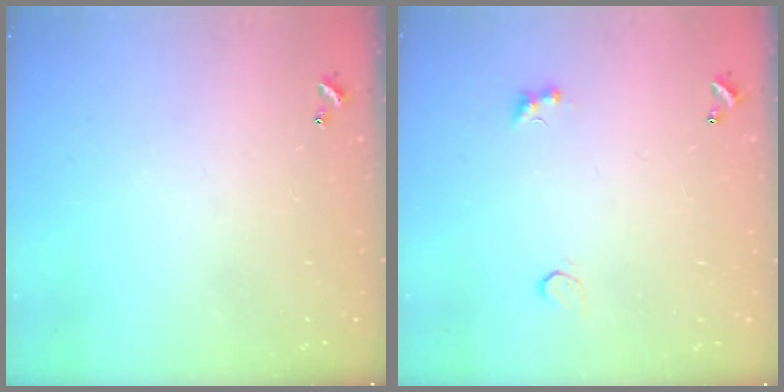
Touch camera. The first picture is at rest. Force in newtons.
{"total": 2.8, "press": 2.7, "slide": 0.8}